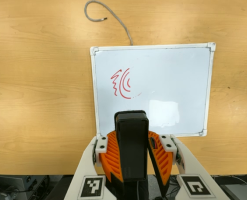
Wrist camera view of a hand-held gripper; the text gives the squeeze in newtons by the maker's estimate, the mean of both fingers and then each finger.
{"total": 10.4, "left": 10.3, "right": 10.4}